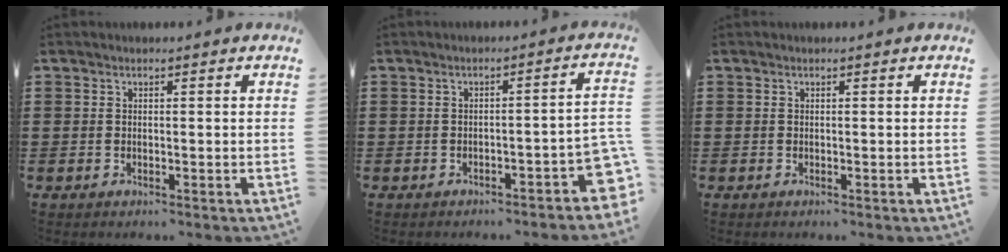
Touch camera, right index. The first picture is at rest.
{"total": 3.4, "force": [-2.3, 0.6, 2.4], "torque": [-0.041, -0.001, -0.044]}
{"total": 0.0}